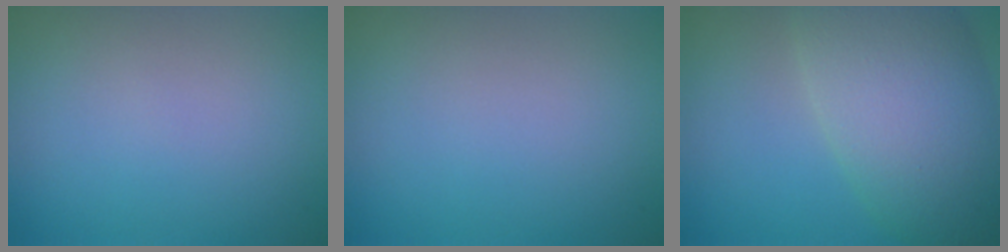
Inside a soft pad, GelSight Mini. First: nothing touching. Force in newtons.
{"total": 0.0}
{"total": 10.0, "press": 10.0, "slide": 0.6}